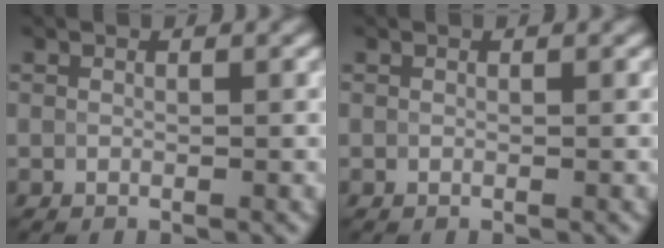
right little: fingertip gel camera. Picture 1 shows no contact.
{"total": 0.0}